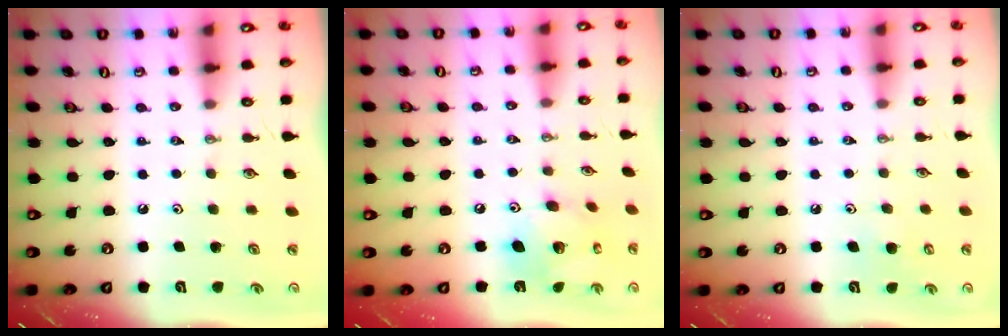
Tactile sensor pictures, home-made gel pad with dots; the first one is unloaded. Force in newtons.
{"total": 12.9, "press": 12.8, "slide": 0.9}
{"total": 5.1, "press": 5.1, "slide": 0.6}